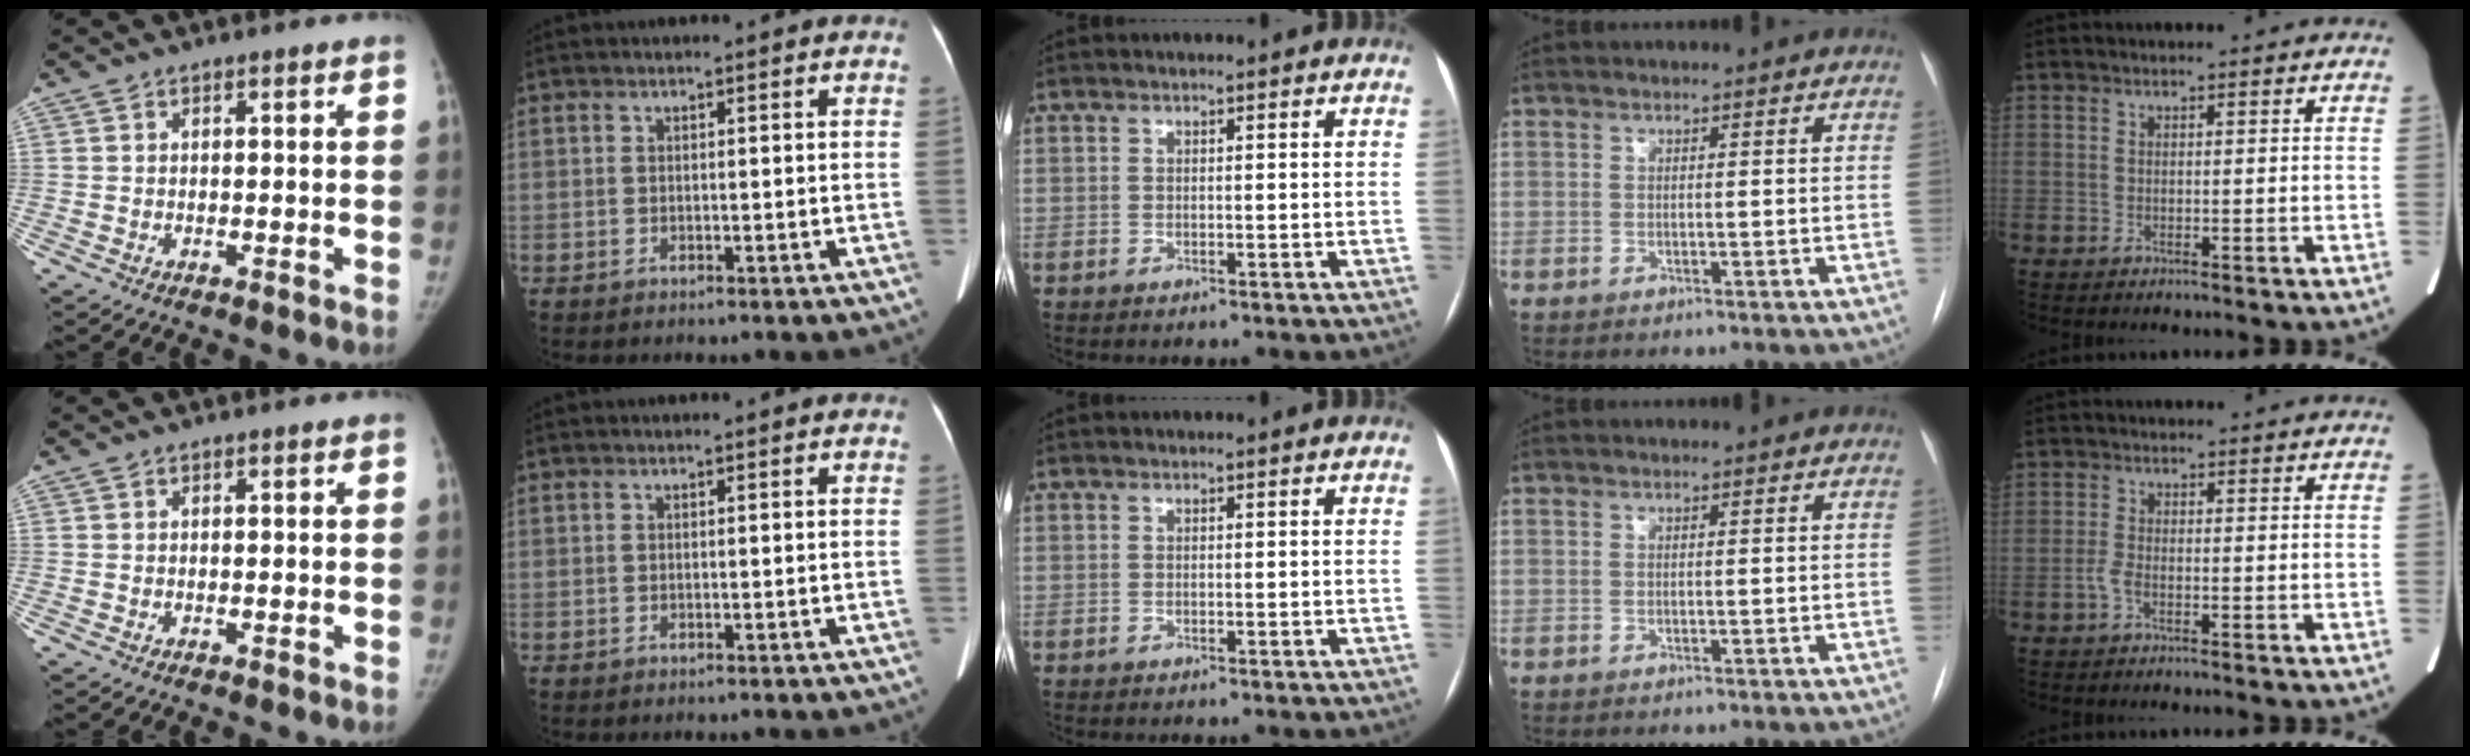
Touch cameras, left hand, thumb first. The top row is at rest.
{"little": {"total": 1.5, "force": [-0.8, 0.4, 1.2], "torque": [-0.030, -0.001, -0.019]}}